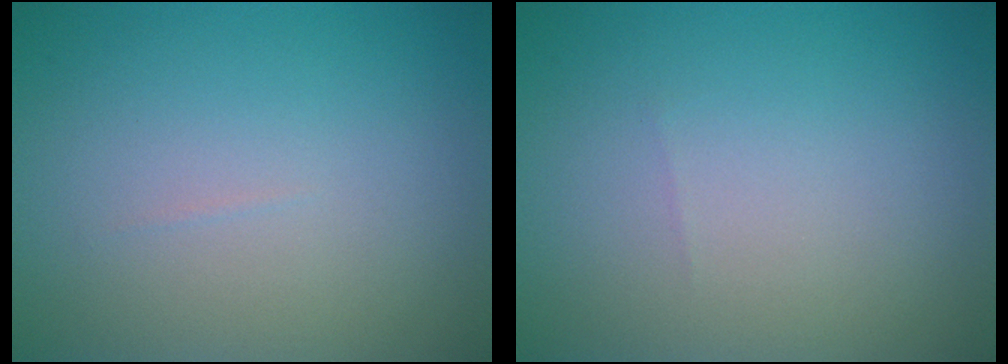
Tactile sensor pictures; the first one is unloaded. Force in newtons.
{"total": 0.0}